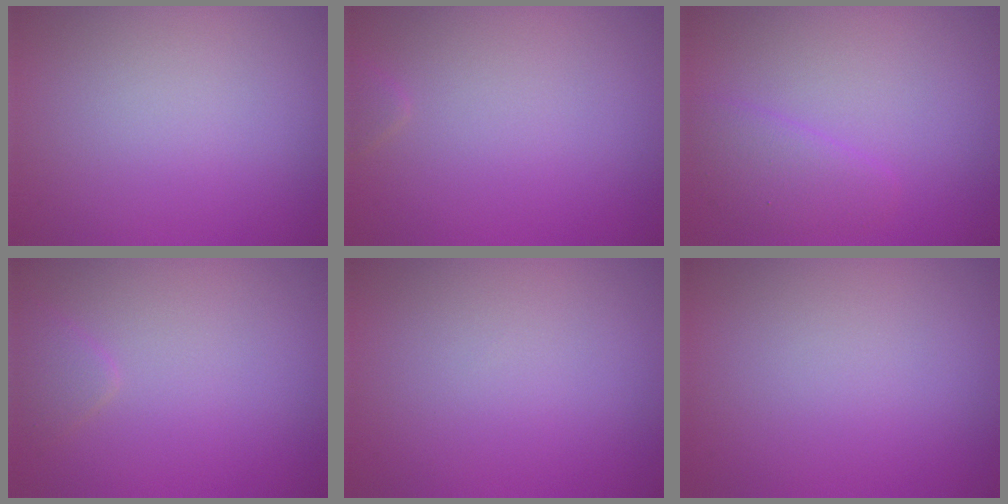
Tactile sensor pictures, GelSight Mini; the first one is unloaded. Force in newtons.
{"total": 0.5, "press": 0.5, "slide": 0.1}
{"total": 2.2, "press": 2.2, "slide": 0.2}
{"total": 1.1, "press": 1.1, "slide": 0.1}
{"total": 0.0}
{"total": 0.0}